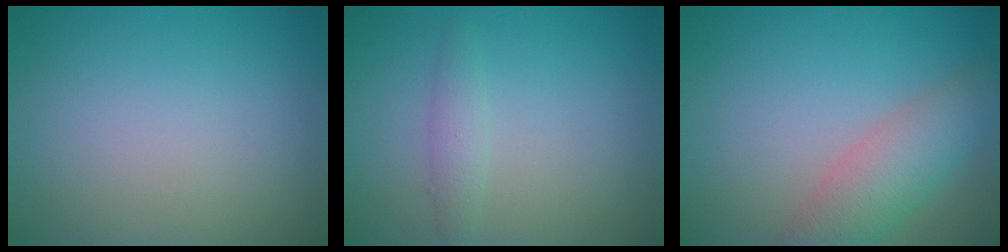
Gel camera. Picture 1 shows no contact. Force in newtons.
{"total": 1.4, "press": 1.4, "slide": 0.0}
{"total": 4.6, "press": 4.6, "slide": 0.1}